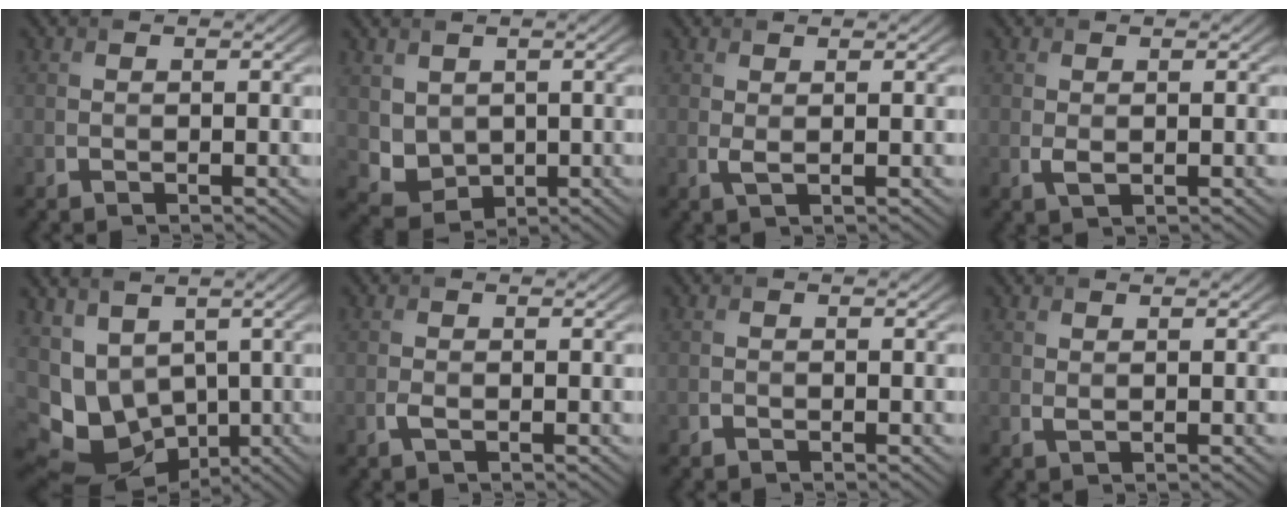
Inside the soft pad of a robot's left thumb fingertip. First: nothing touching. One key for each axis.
{"total": 3.9, "fx": 1.3, "fy": 3.2, "fz": 1.7, "tx": -0.054, "ty": -0.015, "tz": 0.033}
{"total": 1.2, "fx": 0.6, "fy": 0.2, "fz": 1.0, "tx": -0.026, "ty": 0.000, "tz": 0.011}
{"total": 1.1, "fx": 0.1, "fy": 0.6, "fz": 0.9, "tx": -0.023, "ty": -0.003, "tz": 0.004}
{"total": 10.0, "fx": 0.3, "fy": 7.6, "fz": 6.4, "tx": -0.144, "ty": -0.019, "tz": 0.033}
{"total": 0.9, "fx": -0.3, "fy": 0.3, "fz": 0.8, "tx": -0.020, "ty": -0.002, "tz": -0.007}
{"total": 0.0}
{"total": 0.7, "fx": 0.5, "fy": 0.2, "fz": 0.4, "tx": -0.012, "ty": -0.001, "tz": 0.012}